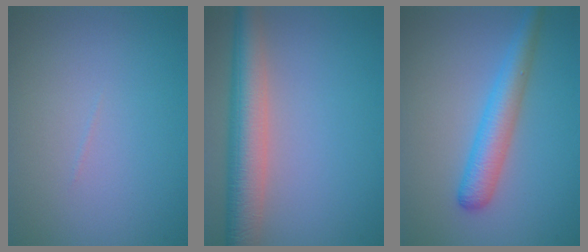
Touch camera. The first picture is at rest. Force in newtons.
{"total": 6.5, "press": 6.5, "slide": 0.3}
{"total": 3.8, "press": 3.8, "slide": 0.1}